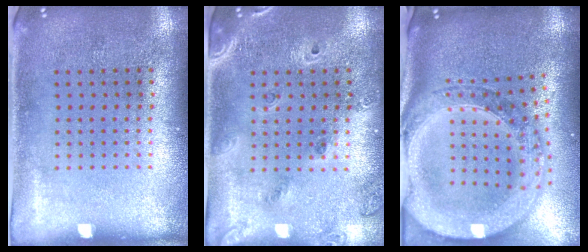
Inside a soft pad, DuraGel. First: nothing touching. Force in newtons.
{"total": 1.4, "press": 1.3, "slide": 0.5}
{"total": 3.9, "press": 3.0, "slide": 2.5}